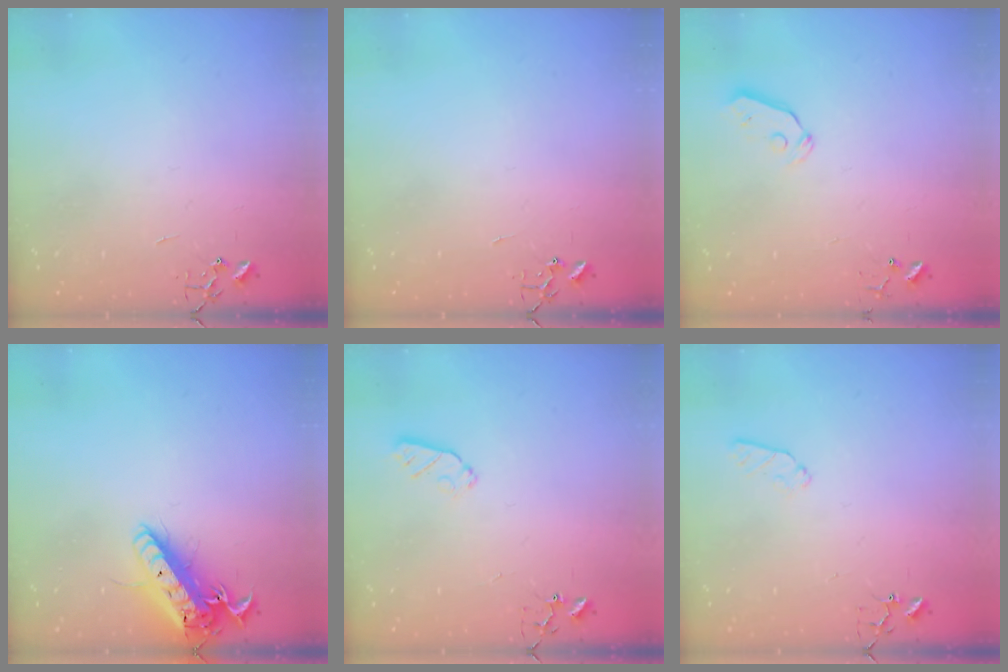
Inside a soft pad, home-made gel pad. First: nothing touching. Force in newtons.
{"total": 0.0}
{"total": 4.9, "press": 4.8, "slide": 0.8}
{"total": 18.2, "press": 18.0, "slide": 3.0}
{"total": 5.5, "press": 5.4, "slide": 1.1}
{"total": 5.3, "press": 5.2, "slide": 0.7}